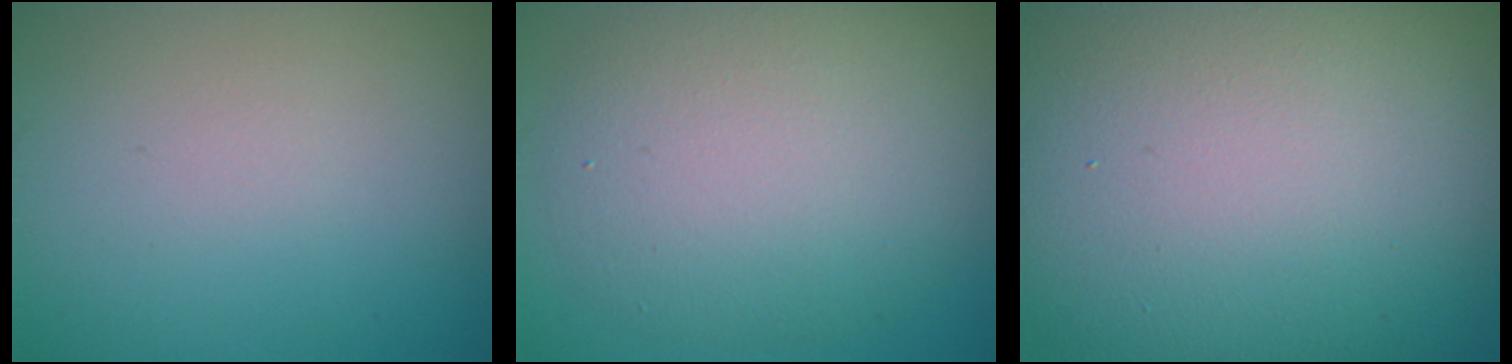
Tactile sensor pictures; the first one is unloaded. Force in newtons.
{"total": 7.3, "press": 7.3, "slide": 0.5}
{"total": 19.4, "press": 19.4, "slide": 0.9}